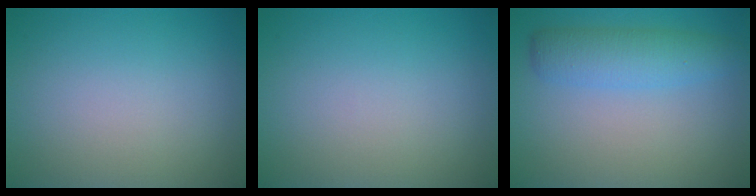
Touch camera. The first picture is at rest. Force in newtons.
{"total": 0.0}
{"total": 3.7, "press": 3.7, "slide": 0.1}